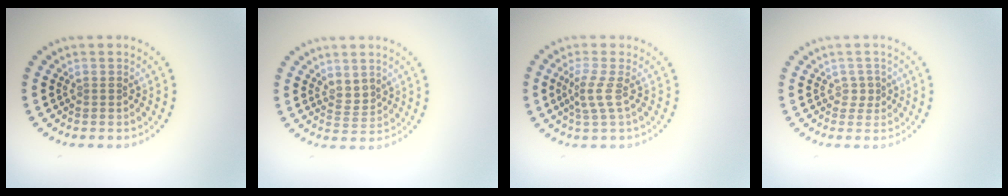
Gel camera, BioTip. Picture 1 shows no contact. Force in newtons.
{"total": 1.7, "press": 1.3, "slide": 1.0}
{"total": 2.1, "press": 1.6, "slide": 1.5}
{"total": 0.9, "press": 0.8, "slide": 0.6}